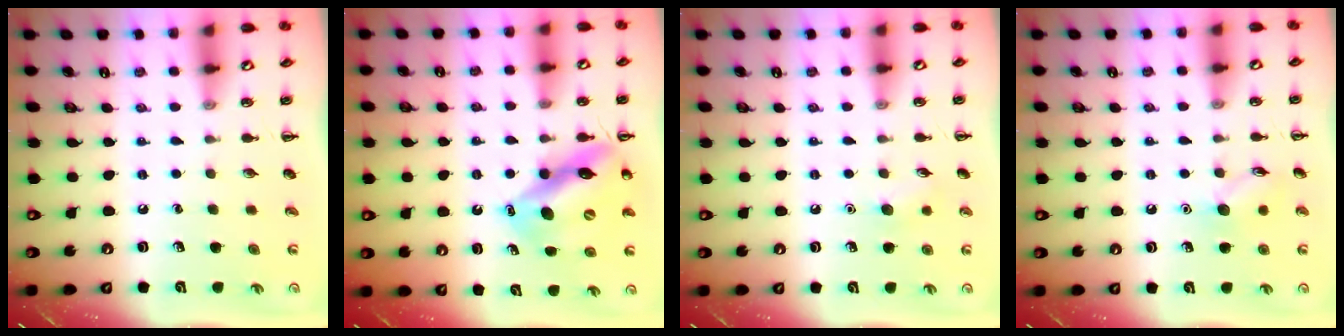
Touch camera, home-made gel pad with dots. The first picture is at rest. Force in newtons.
{"total": 13.3, "press": 12.7, "slide": 4.0}
{"total": 7.3, "press": 7.1, "slide": 1.6}
{"total": 7.4, "press": 7.3, "slide": 1.2}